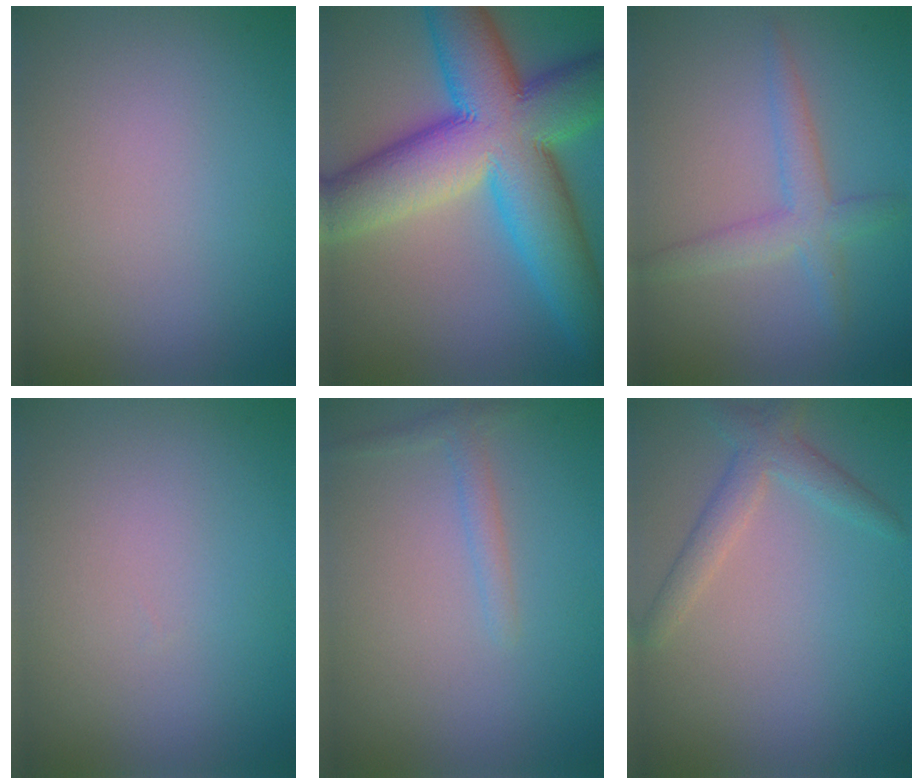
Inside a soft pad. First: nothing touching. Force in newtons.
{"total": 15.9, "press": 15.9, "slide": 0.5}
{"total": 2.9, "press": 2.9, "slide": 0.1}
{"total": 0.0}
{"total": 1.3, "press": 1.3, "slide": 0.1}
{"total": 2.6, "press": 2.6, "slide": 0.1}